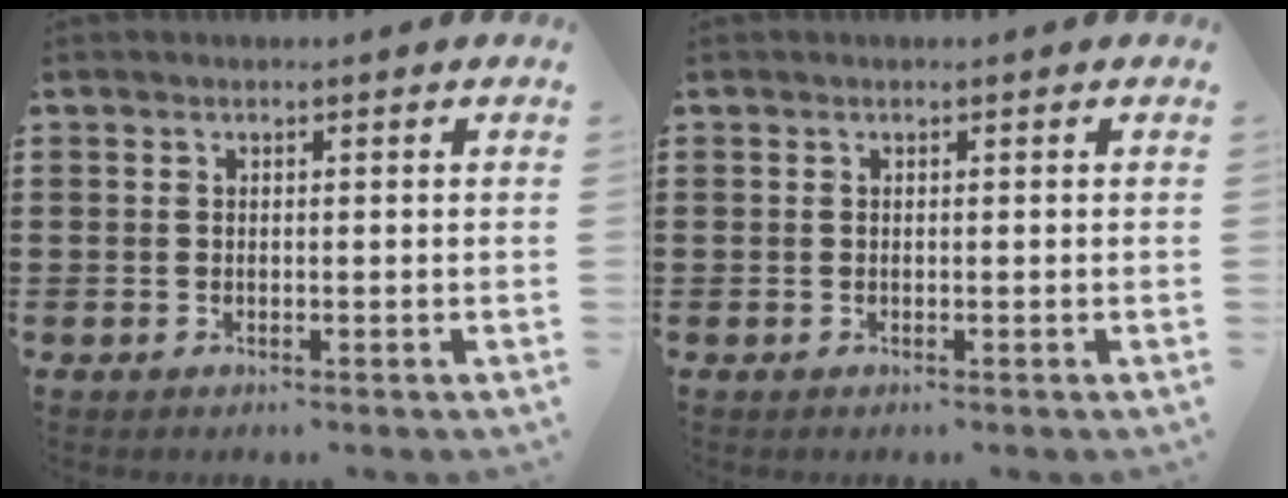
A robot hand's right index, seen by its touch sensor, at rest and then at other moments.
{"total": 0.0}